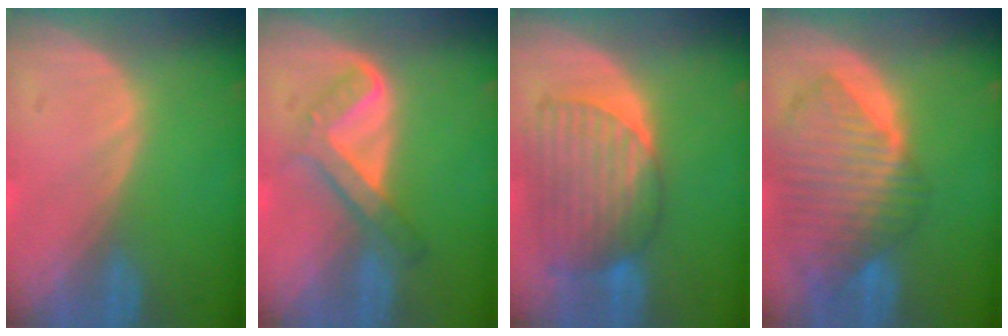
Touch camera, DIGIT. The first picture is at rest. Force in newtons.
{"total": 5.2, "press": 5.1, "slide": 1.4}
{"total": 8.3, "press": 8.1, "slide": 1.9}
{"total": 10.3, "press": 8.9, "slide": 5.1}